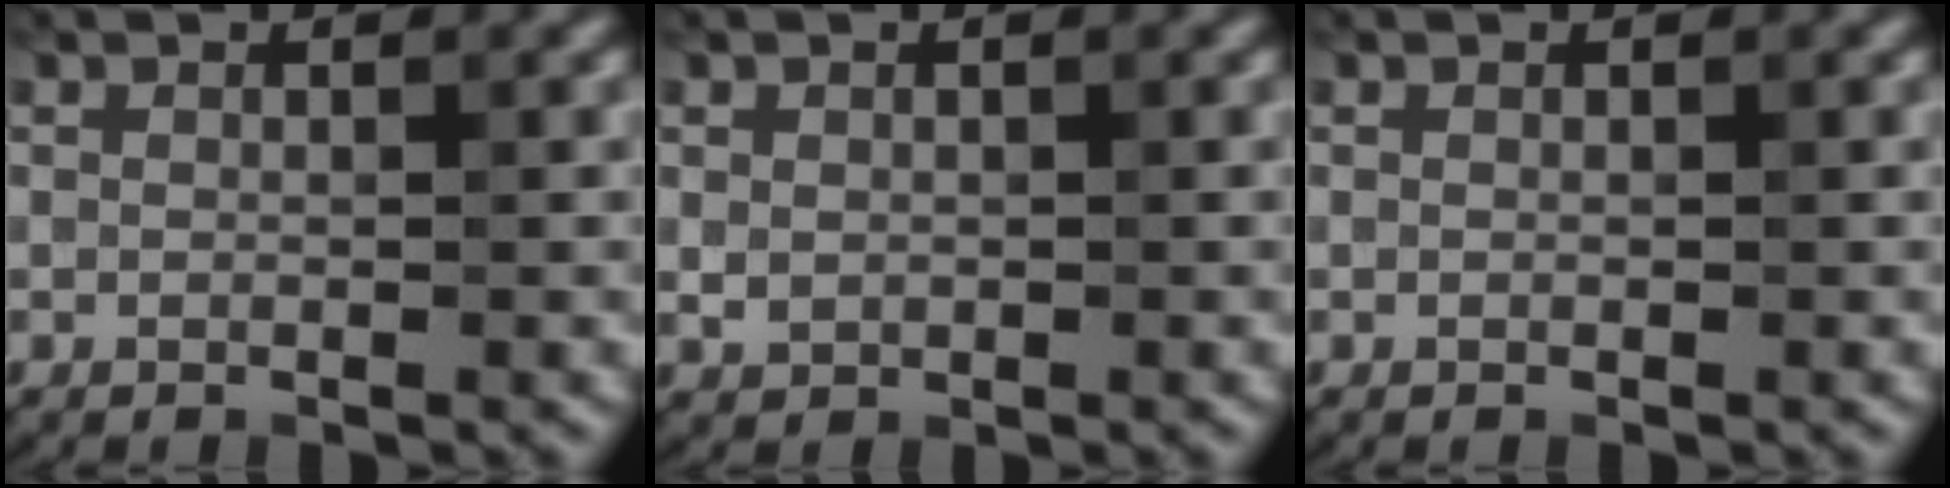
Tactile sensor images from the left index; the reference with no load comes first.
{"total": 1.0, "force": [0.2, 0.8, 0.4], "torque": [-0.007, -0.004, 0.005]}
{"total": 0.0}